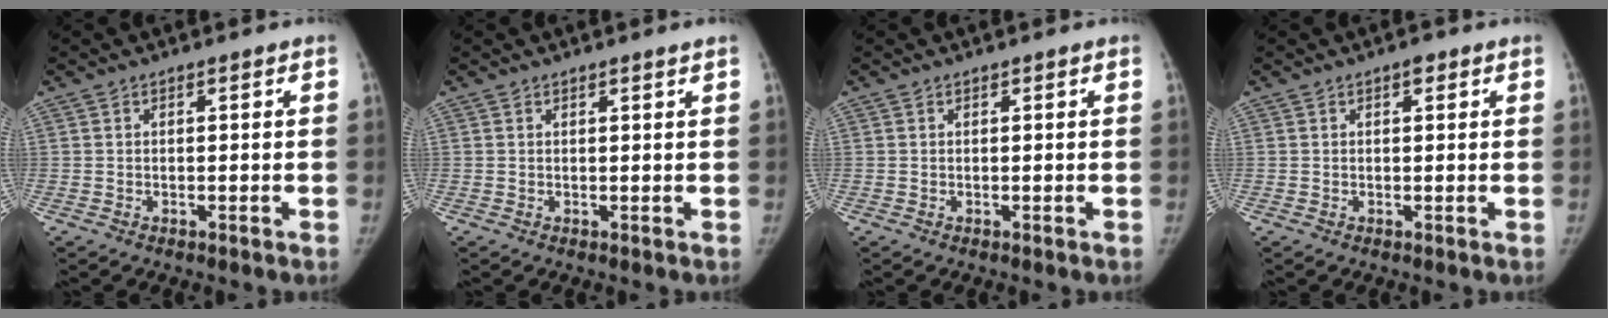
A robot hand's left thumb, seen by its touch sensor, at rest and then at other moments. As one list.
[{"total": 0.6, "force": [0.6, -0.2, 0.3], "torque": [-0.007, -0.004, 0.010]}, {"total": 0.0}, {"total": 1.3, "force": [0.7, 0.6, 0.8], "torque": [-0.005, 0.000, 0.007]}]